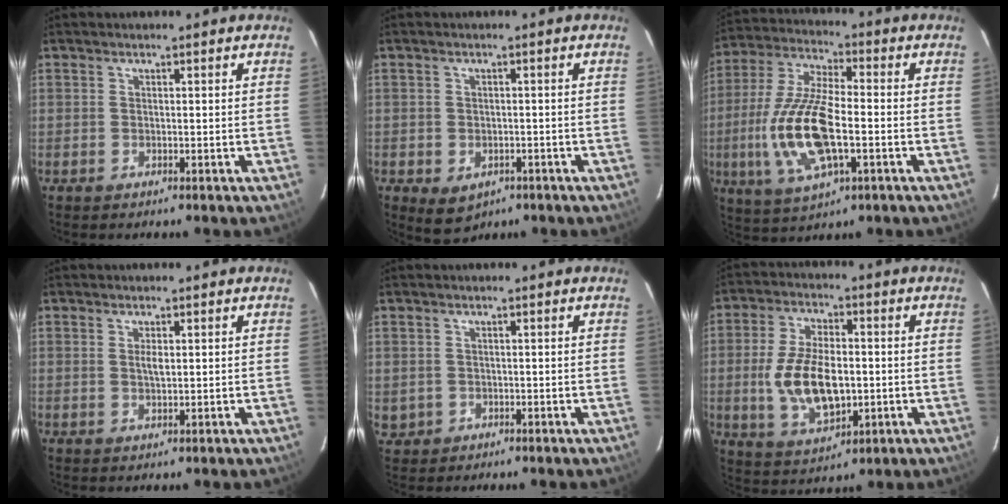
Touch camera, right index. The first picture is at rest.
{"total": 5.0, "force": [-2.2, 3.9, 2.2], "torque": [-0.045, -0.005, -0.017]}
{"total": 16.8, "force": [-3.4, 6.4, 15.2], "torque": [-0.322, -0.005, -0.063]}
{"total": 1.7, "force": [0.4, 0.7, 1.5], "torque": [-0.028, -0.001, 0.008]}
{"total": 2.6, "force": [-0.1, 2.6, 0.4], "torque": [-0.007, 0.001, 0.006]}
{"total": 13.3, "force": [-1.4, 6.8, 11.3], "torque": [-0.226, -0.004, -0.016]}